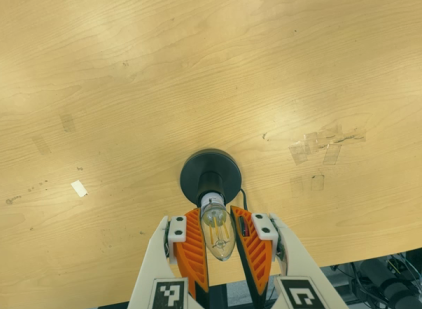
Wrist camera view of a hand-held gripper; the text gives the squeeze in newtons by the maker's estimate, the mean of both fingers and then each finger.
{"total": 12.7, "left": 12.2, "right": 13.2}